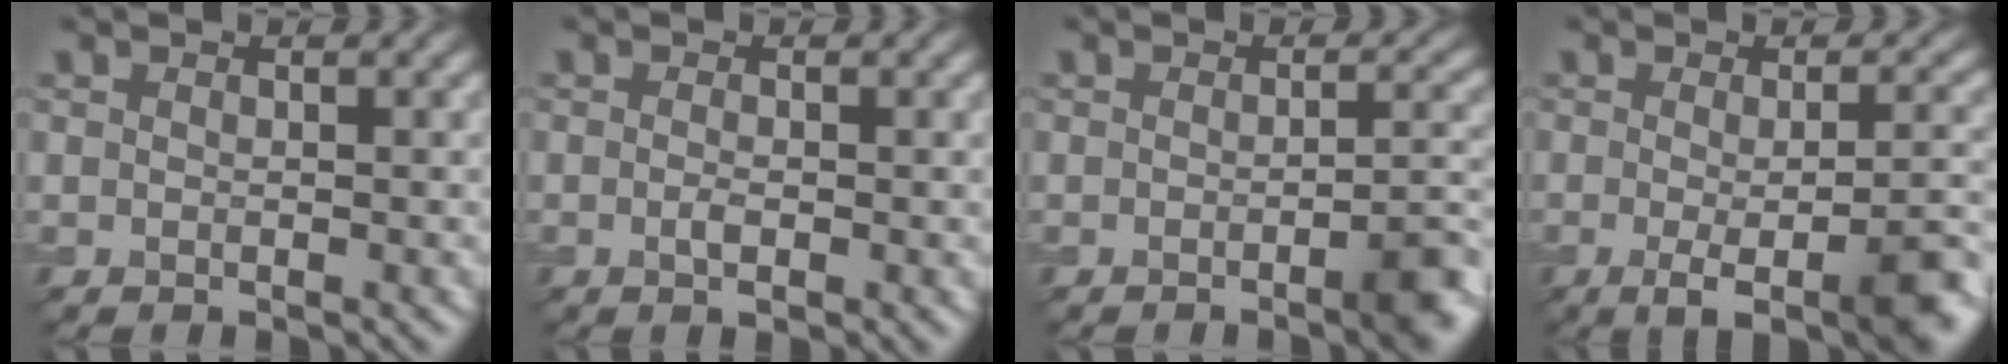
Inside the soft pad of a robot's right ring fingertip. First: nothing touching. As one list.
[{"total": 1.4, "force": [-0.3, 0.4, 1.3], "torque": [-0.025, -0.003, -0.007]}, {"total": 3.6, "force": [-1.5, 0.8, 3.2], "torque": [-0.039, 0.003, -0.029]}, {"total": 7.0, "force": [-1.9, 1.9, 6.5], "torque": [-0.090, -0.011, -0.029]}]